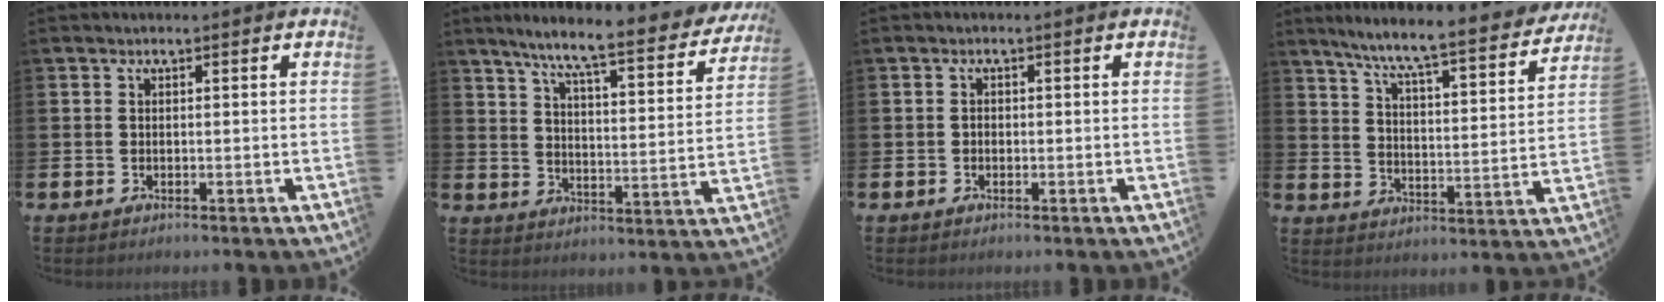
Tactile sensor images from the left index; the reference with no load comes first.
{"total": 7.6, "force": [6.5, 0.4, 3.9], "torque": [-0.086, -0.055, 0.103]}
{"total": 0.7, "force": [-0.3, 0.5, 0.2], "torque": [-0.012, 0.006, -0.007]}
{"total": 7.4, "force": [6.7, 0.2, 3.2], "torque": [-0.085, -0.055, 0.108]}